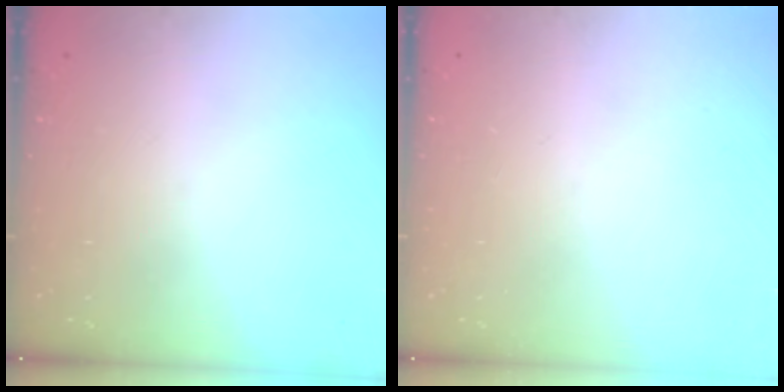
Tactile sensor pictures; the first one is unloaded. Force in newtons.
{"total": 0.0}